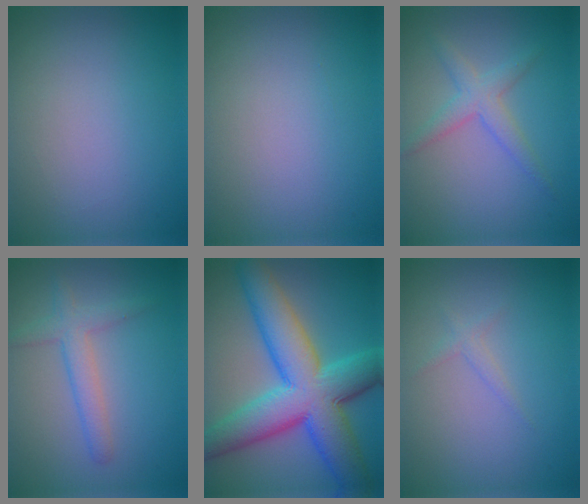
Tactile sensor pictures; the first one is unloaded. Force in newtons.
{"total": 0.0}
{"total": 2.6, "press": 2.6, "slide": 0.1}
{"total": 2.7, "press": 2.7, "slide": 0.2}
{"total": 11.9, "press": 11.9, "slide": 0.1}
{"total": 0.9, "press": 0.9, "slide": 0.1}